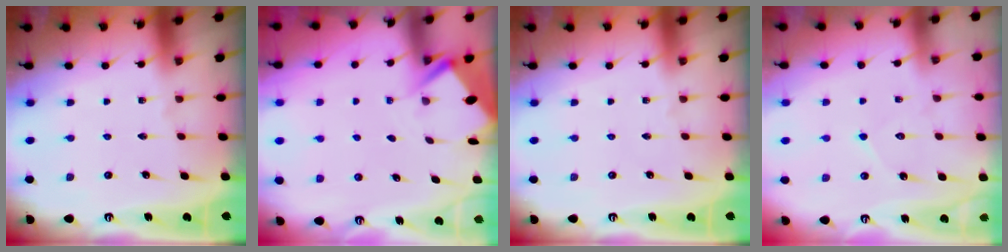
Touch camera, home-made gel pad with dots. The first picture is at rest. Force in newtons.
{"total": 3.0, "press": 3.0, "slide": 0.4}
{"total": 0.0}
{"total": 5.5, "press": 5.5, "slide": 0.5}